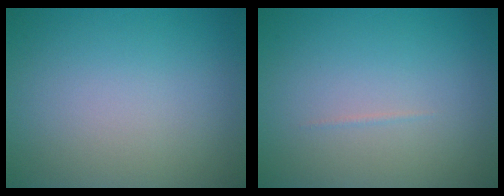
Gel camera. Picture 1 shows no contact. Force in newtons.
{"total": 0.6, "press": 0.6, "slide": 0.2}